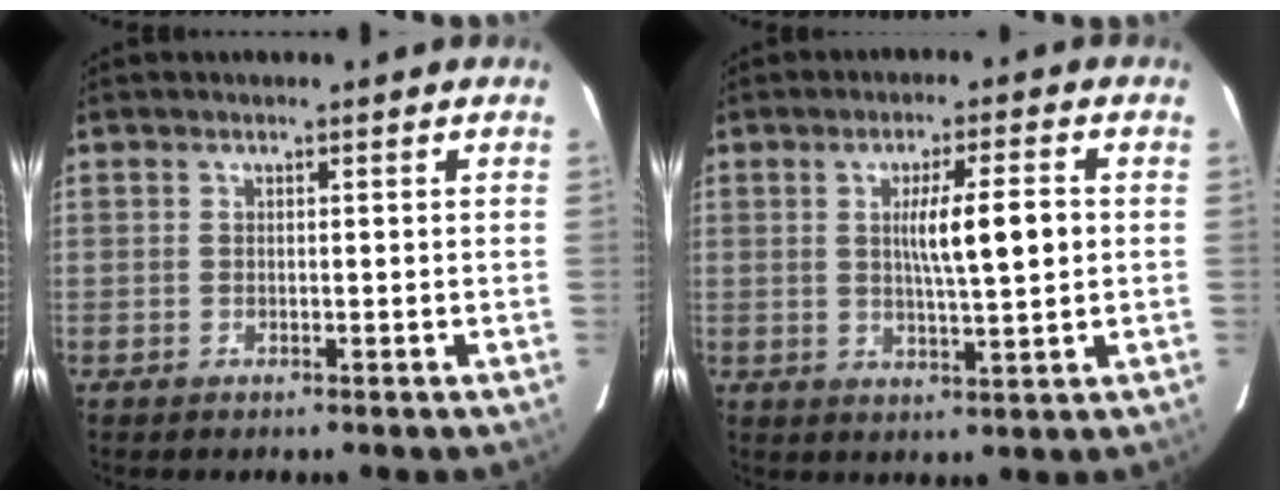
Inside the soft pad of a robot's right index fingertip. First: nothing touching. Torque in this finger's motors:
{"motor_torque": [1.17, 0.21, 0.63, 0.13]}